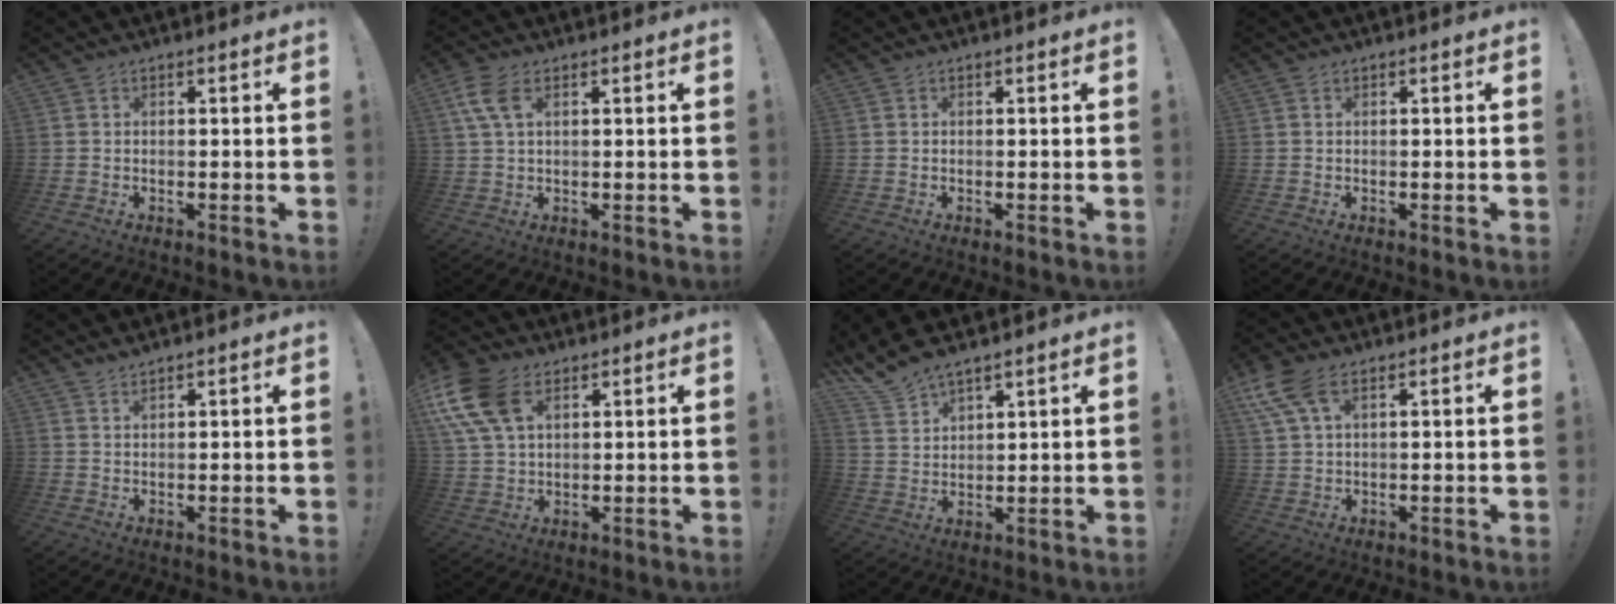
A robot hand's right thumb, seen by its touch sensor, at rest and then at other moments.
{"total": 6.4, "force": [2.3, 3.2, 5.0], "torque": [-0.107, 0.007, 0.046]}
{"total": 0.0}
{"total": 0.0}
{"total": 1.5, "force": [1.5, -0.2, 0.4], "torque": [-0.009, -0.010, 0.027]}
{"total": 14.1, "force": [6.2, 8.7, 9.2], "torque": [-0.194, -0.018, 0.118]}
{"total": 7.5, "force": [6.9, 2.0, 2.4], "torque": [-0.067, -0.041, 0.135]}
{"total": 8.7, "force": [4.6, 3.9, 6.2], "torque": [-0.132, -0.007, 0.093]}